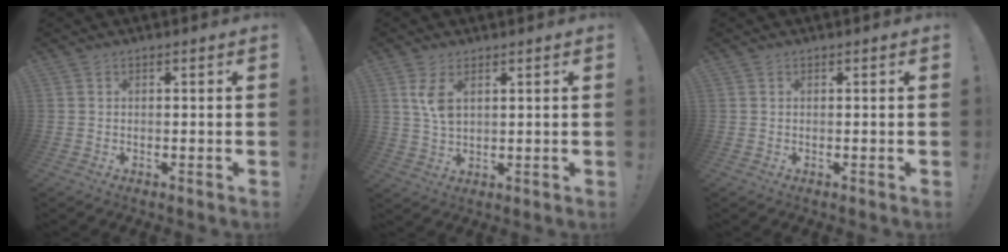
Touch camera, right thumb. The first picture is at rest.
{"total": 6.1, "force": [2.6, 3.2, 4.5], "torque": [-0.087, -0.015, 0.042]}
{"total": 0.0}